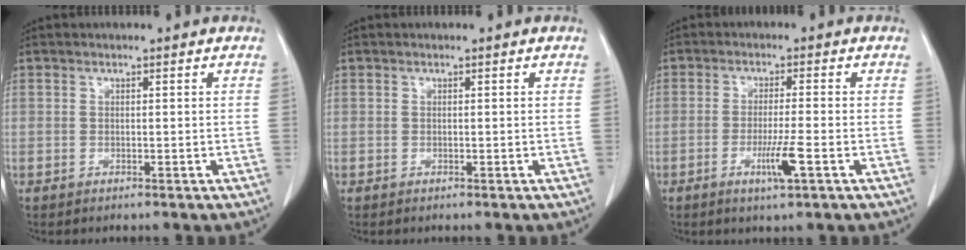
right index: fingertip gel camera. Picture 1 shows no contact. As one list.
[{"total": 0.0}, {"total": 4.9, "force": [-2.0, -0.2, 4.5], "torque": [-0.081, -0.009, -0.036]}]